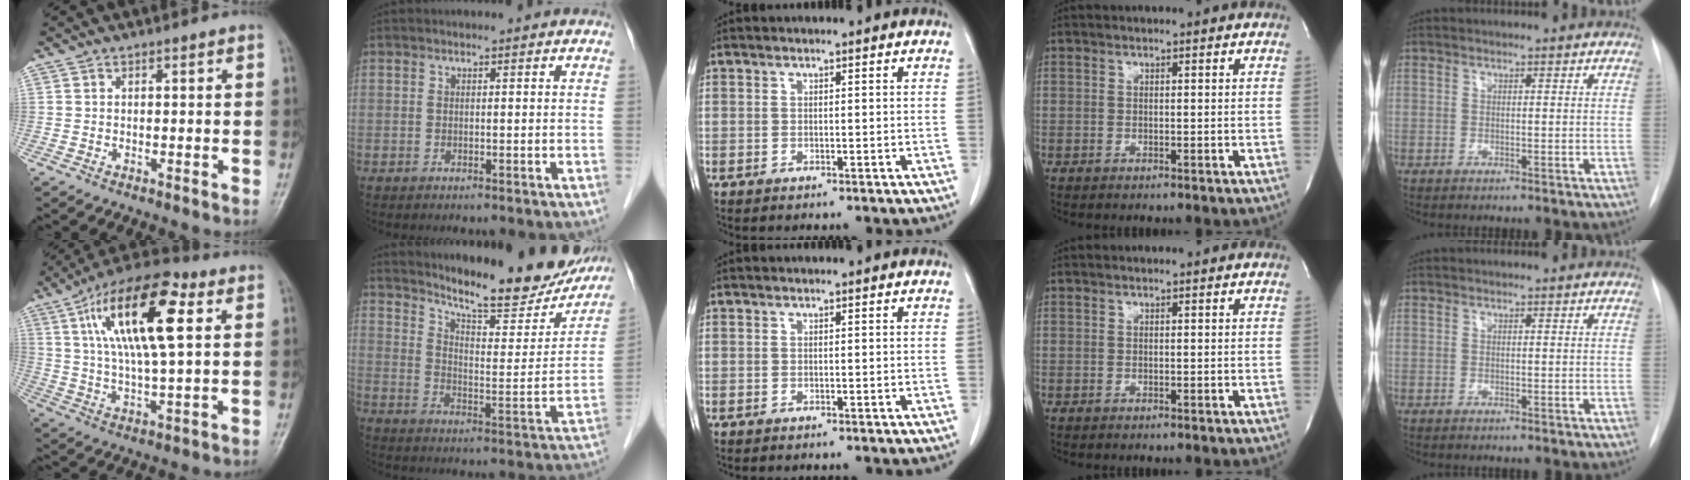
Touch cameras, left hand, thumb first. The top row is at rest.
{"thumb": {"total": 18.5, "force": [5.9, 6.4, 16.4], "torque": [-0.284, 0.007, 0.094]}, "index": {"total": 20.3, "force": [18.2, 3.2, 8.4], "torque": [-0.116, -0.041, 0.243]}}